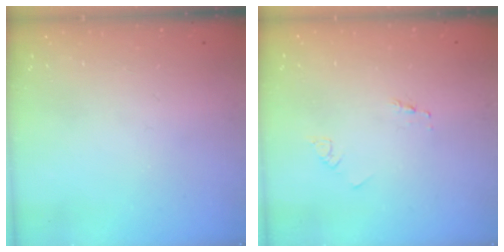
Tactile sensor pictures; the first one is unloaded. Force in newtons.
{"total": 1.7, "press": 1.7, "slide": 0.2}